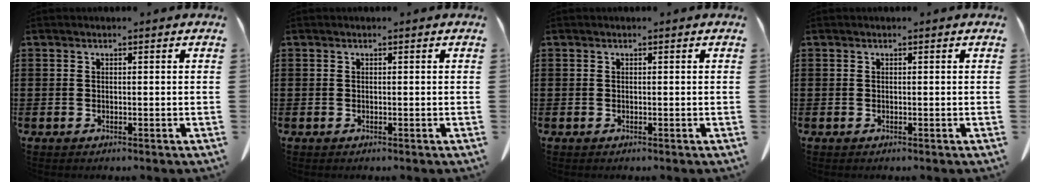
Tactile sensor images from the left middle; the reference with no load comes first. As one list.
[{"total": 0.0}, {"total": 0.0}, {"total": 0.0}]